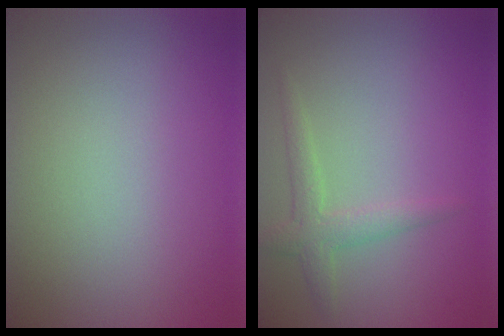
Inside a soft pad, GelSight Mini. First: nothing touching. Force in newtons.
{"total": 2.1, "press": 2.1, "slide": 0.1}